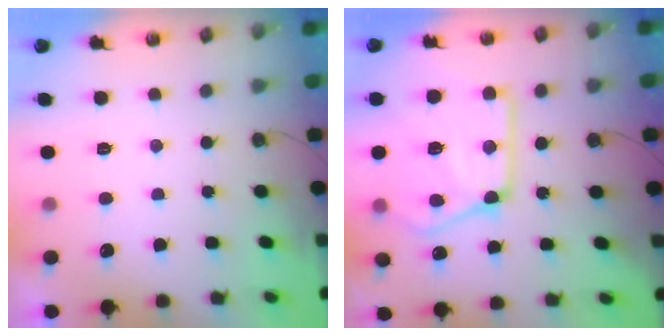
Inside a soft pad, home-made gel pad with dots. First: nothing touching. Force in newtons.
{"total": 21.8, "press": 21.7, "slide": 2.2}